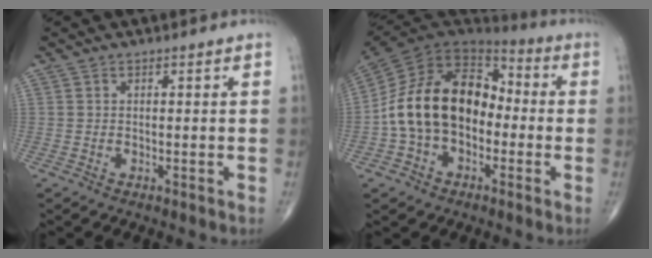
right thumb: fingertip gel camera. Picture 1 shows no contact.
{"total": 19.1, "force": [-2.4, 13.2, 13.5], "torque": [-0.226, 0.052, -0.049]}